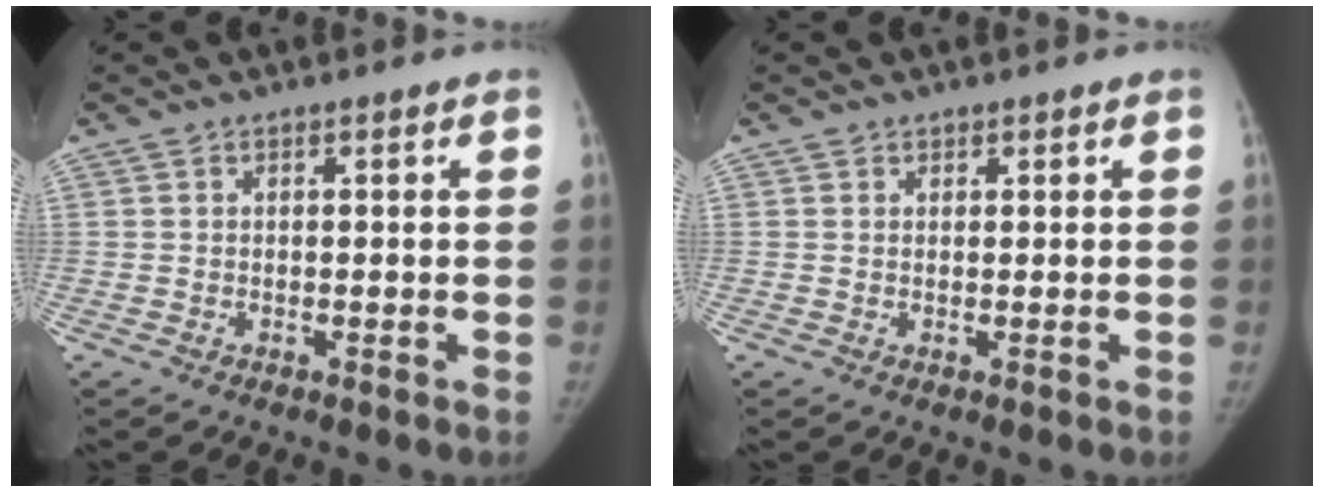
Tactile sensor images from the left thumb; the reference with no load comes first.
{"total": 0.8, "force": [0.6, 0.6, 0.0], "torque": [0.010, -0.003, 0.006]}